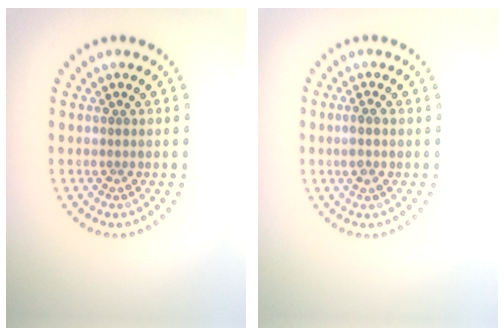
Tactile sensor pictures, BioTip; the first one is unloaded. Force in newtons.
{"total": 1.5, "press": 1.3, "slide": 0.8}